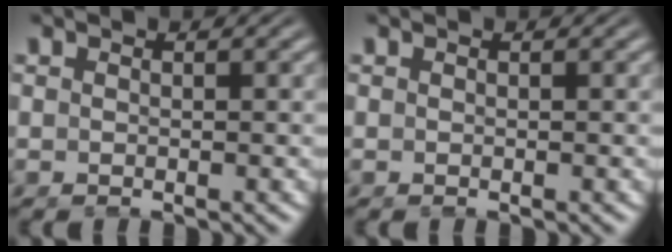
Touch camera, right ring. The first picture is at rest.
{"total": 0.0}